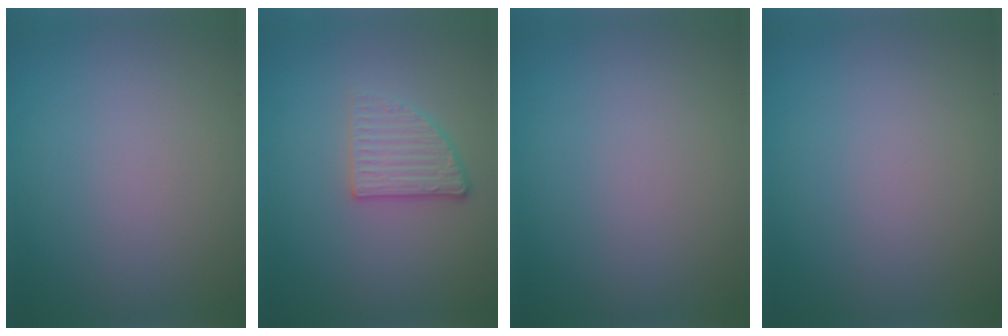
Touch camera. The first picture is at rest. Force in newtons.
{"total": 2.7, "press": 2.4, "slide": 1.1}
{"total": 0.0}
{"total": 0.0}